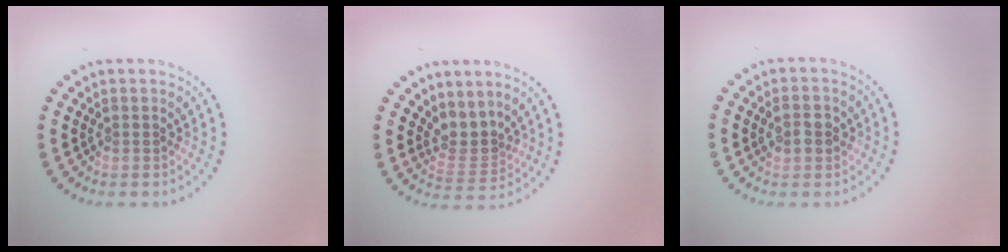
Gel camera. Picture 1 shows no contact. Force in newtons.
{"total": 2.7, "press": 1.9, "slide": 2.0}
{"total": 2.2, "press": 2.2, "slide": 0.3}